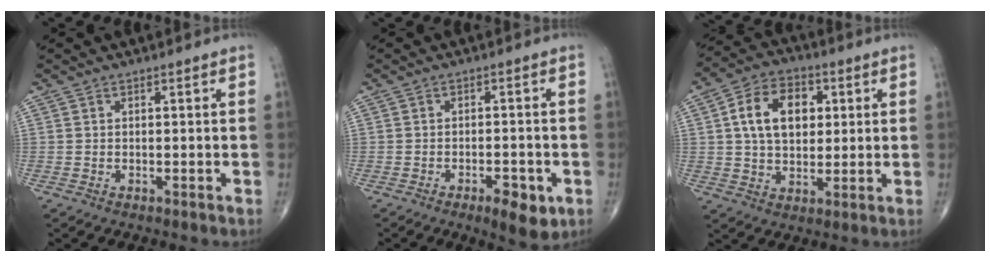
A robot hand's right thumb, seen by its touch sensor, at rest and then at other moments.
{"total": 6.5, "force": [-2.9, 2.5, 5.2], "torque": [-0.070, 0.005, -0.037]}
{"total": 12.7, "force": [2.8, 8.6, 9.0], "torque": [-0.125, 0.005, 0.044]}